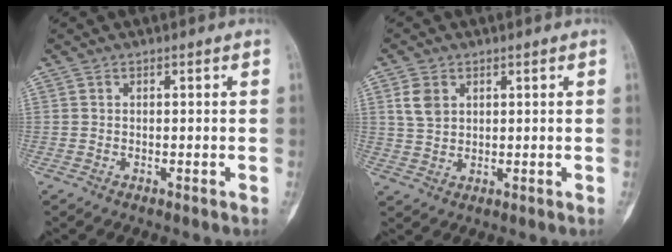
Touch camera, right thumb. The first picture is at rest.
{"total": 4.5, "force": [1.7, 3.3, 2.6], "torque": [-0.039, -0.003, 0.038]}